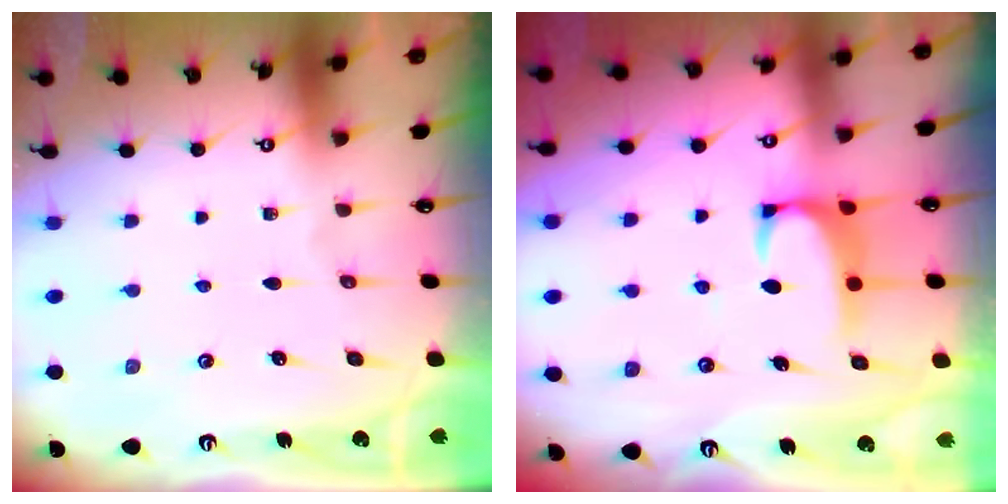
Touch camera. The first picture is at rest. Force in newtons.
{"total": 2.0, "press": 1.9, "slide": 0.7}